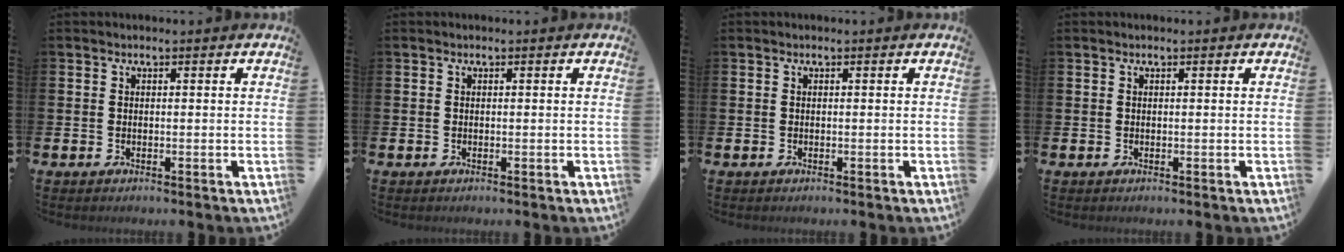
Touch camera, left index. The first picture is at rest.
{"total": 0.0}
{"total": 0.0}
{"total": 0.0}